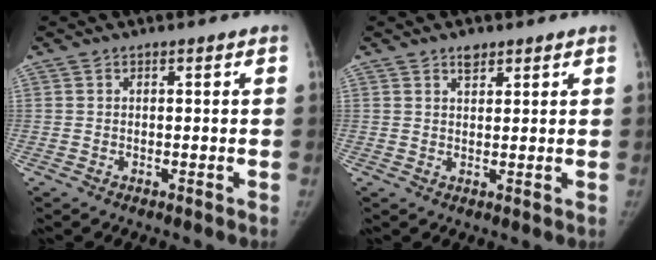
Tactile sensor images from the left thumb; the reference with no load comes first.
{"total": 2.4, "force": [1.8, 1.3, 1.1], "torque": [-0.007, -0.011, 0.028]}